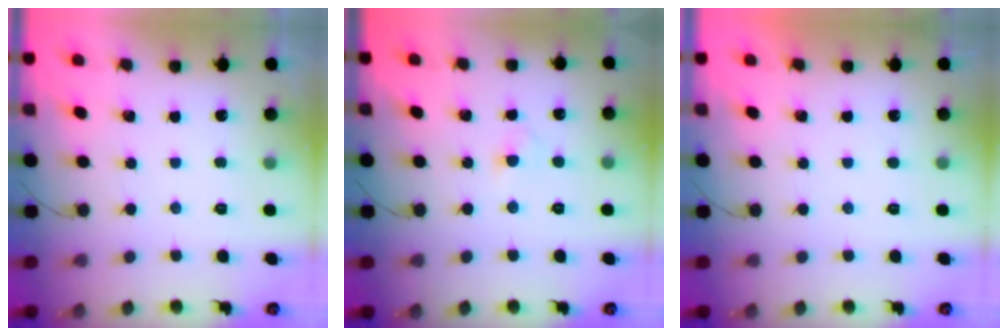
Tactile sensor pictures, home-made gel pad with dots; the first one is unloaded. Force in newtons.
{"total": 2.5, "press": 2.3, "slide": 0.9}
{"total": 0.9, "press": 0.9, "slide": 0.1}